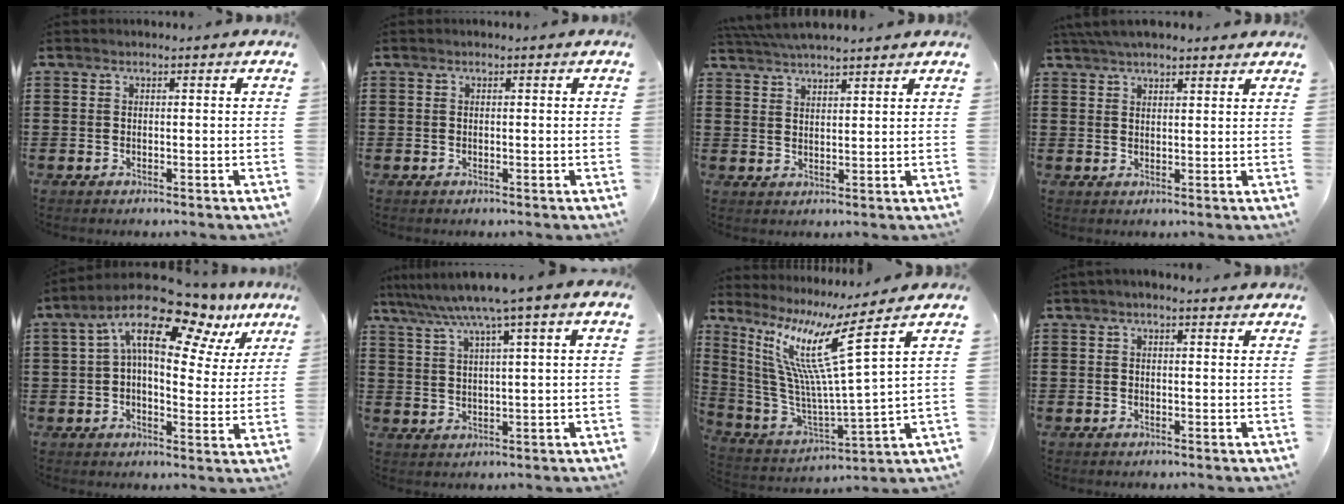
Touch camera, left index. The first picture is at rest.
{"total": 0.0}
{"total": 4.2, "force": [4.1, -0.1, 1.0], "torque": [-0.032, -0.008, 0.077]}
{"total": 4.0, "force": [3.7, 0.6, 1.6], "torque": [-0.039, -0.001, 0.070]}
{"total": 14.1, "force": [8.5, 5.1, 10.0], "torque": [-0.191, -0.039, 0.144]}
{"total": 6.0, "force": [3.9, -0.5, 4.6], "torque": [-0.103, -0.020, 0.061]}
{"total": 13.4, "force": [7.0, 1.0, 11.4], "torque": [-0.248, -0.042, 0.109]}
{"total": 1.0, "force": [0.3, 0.4, 0.8], "torque": [-0.016, 0.004, 0.004]}